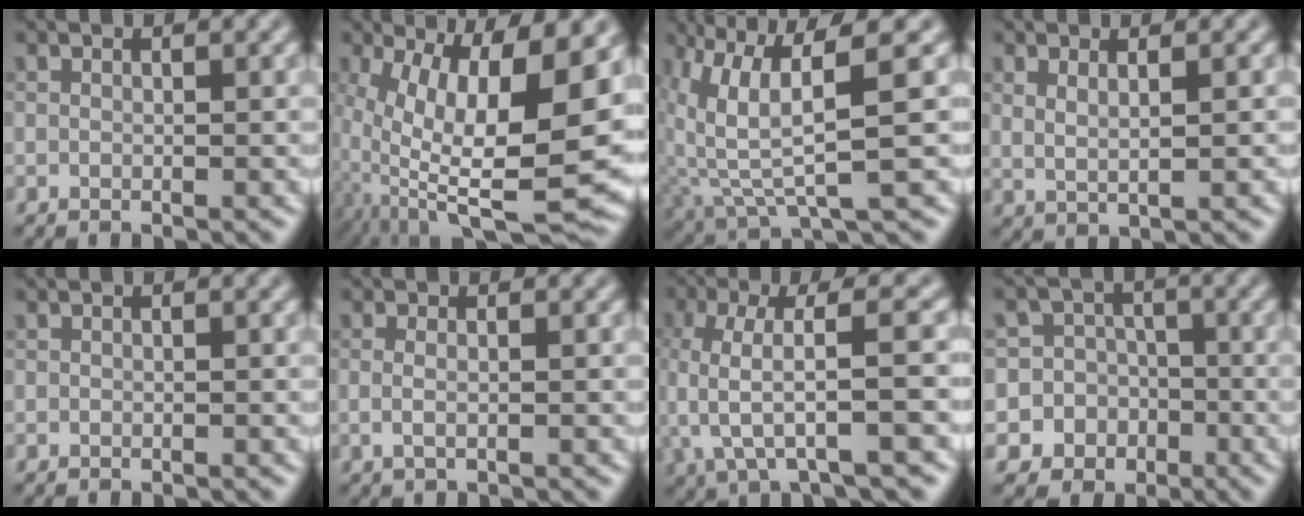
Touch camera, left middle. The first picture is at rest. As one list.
[{"total": 15.1, "force": [0.2, 5.3, 14.2], "torque": [-0.231, -0.010, 0.010]}, {"total": 6.8, "force": [2.1, 1.5, 6.3], "torque": [-0.129, -0.007, 0.046]}, {"total": 2.0, "force": [0.9, 0.8, 1.6], "torque": [-0.022, -0.005, 0.013]}, {"total": 0.0}, {"total": 1.2, "force": [-0.1, 0.4, 1.1], "torque": [-0.024, -0.005, -0.006]}, {"total": 6.8, "force": [-1.0, 1.8, 6.5], "torque": [-0.123, 0.009, -0.024]}, {"total": 8.7, "force": [-3.1, 8.1, 0.8], "torque": [-0.017, 0.007, -0.072]}]